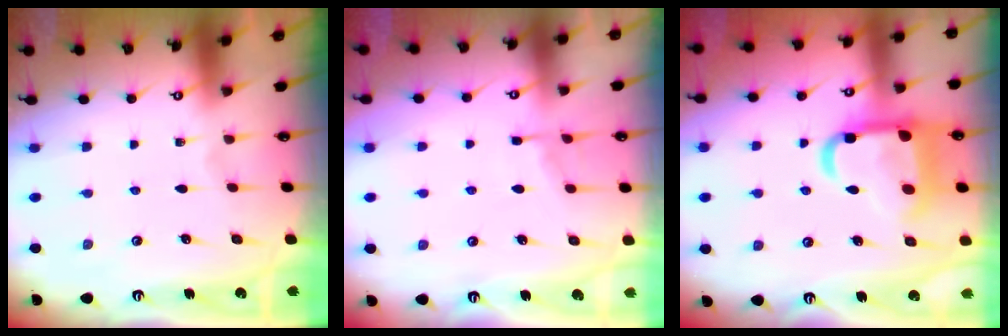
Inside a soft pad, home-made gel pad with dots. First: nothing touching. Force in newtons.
{"total": 3.5, "press": 3.4, "slide": 0.6}
{"total": 17.3, "press": 17.2, "slide": 1.9}